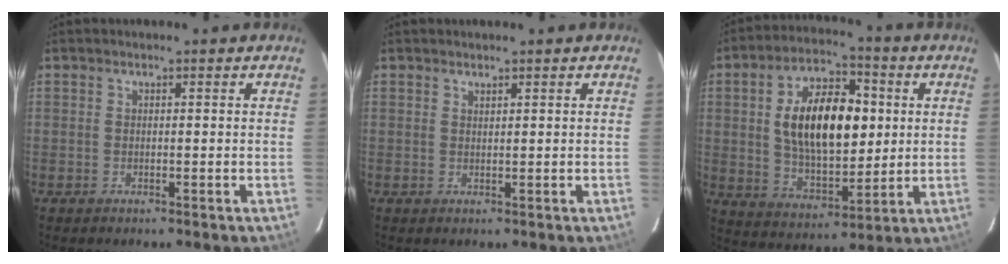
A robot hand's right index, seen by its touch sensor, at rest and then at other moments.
{"total": 0.7, "force": [0.7, 0.1, 0.2], "torque": [-0.003, -0.001, 0.013]}
{"total": 17.6, "force": [2.7, 9.4, 14.6], "torque": [-0.251, 0.021, 0.056]}